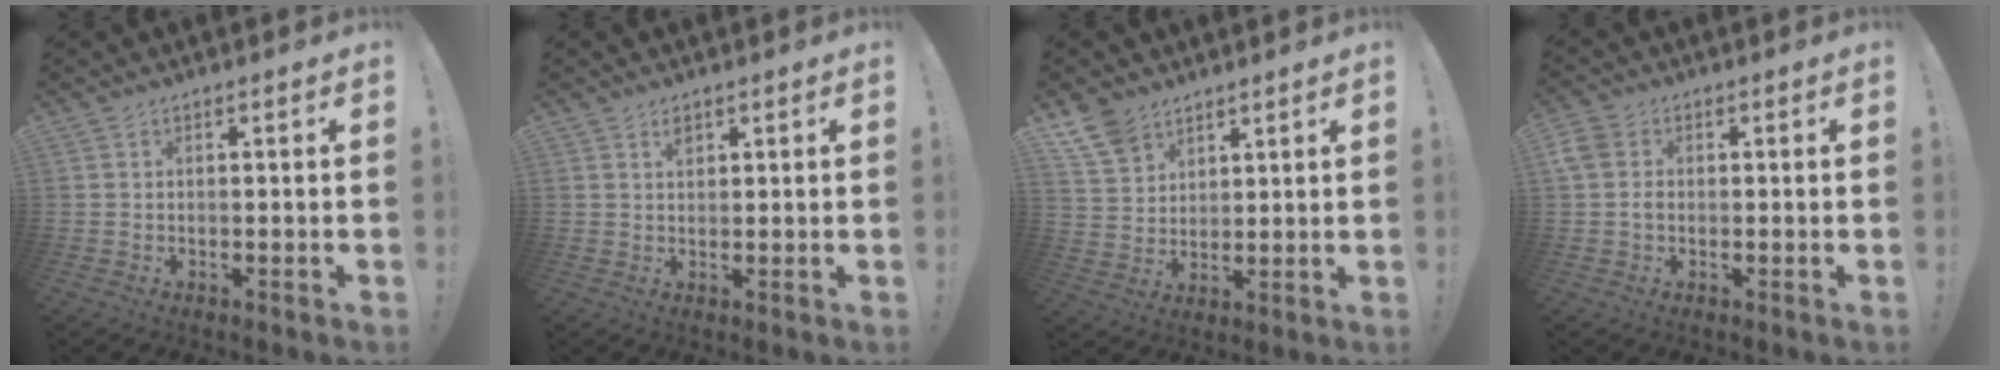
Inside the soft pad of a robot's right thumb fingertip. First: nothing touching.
{"total": 1.7, "force": [1.2, 1.0, 0.8], "torque": [0.005, -0.009, 0.017]}
{"total": 9.4, "force": [7.0, 5.6, 2.9], "torque": [-0.059, -0.040, 0.138]}
{"total": 4.0, "force": [-0.3, 3.2, 2.5], "torque": [-0.051, 0.000, -0.009]}